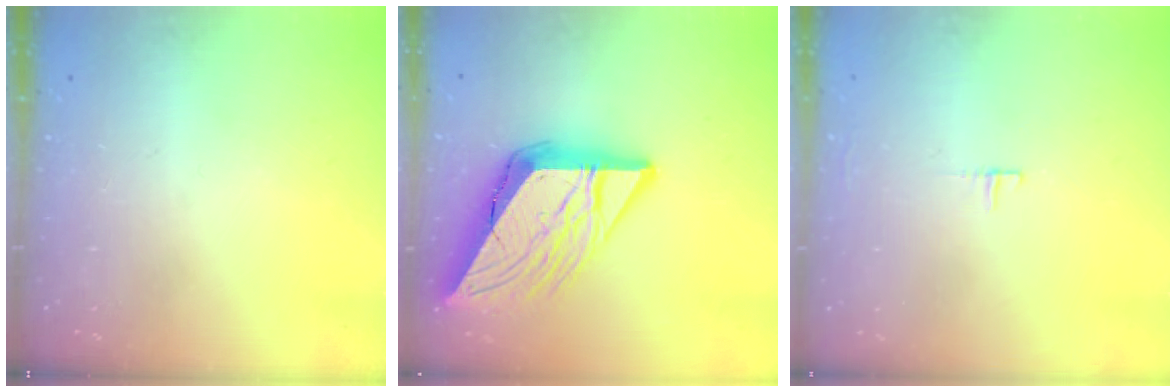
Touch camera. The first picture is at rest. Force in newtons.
{"total": 17.8, "press": 17.7, "slide": 2.2}
{"total": 3.6, "press": 3.5, "slide": 0.3}